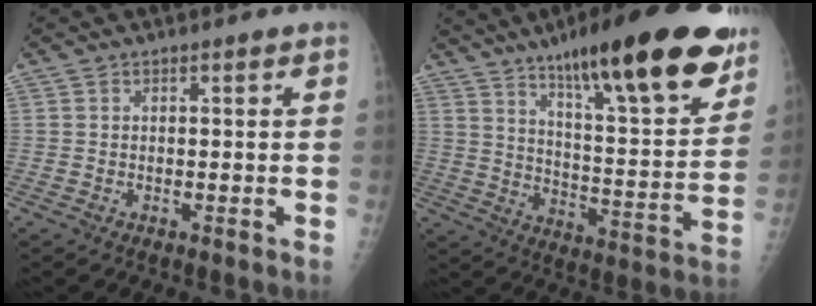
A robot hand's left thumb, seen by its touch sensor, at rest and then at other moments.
{"total": 26.2, "force": [16.7, 5.8, 19.4], "torque": [-0.258, -0.059, 0.258]}